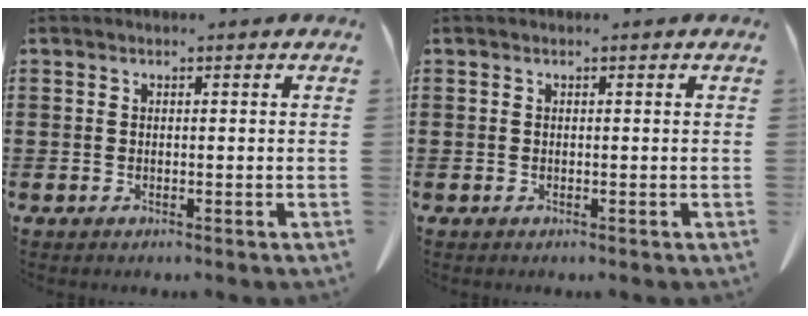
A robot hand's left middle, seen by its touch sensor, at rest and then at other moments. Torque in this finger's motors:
{"motor_torque": [0.00, 0.00, -0.01, 0.01]}